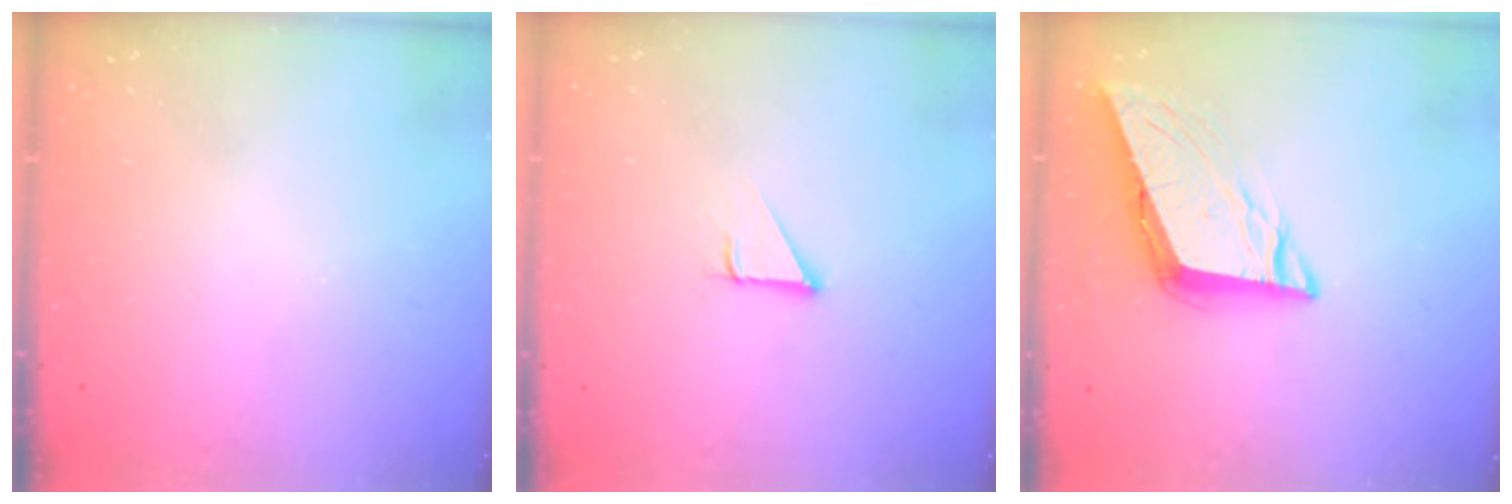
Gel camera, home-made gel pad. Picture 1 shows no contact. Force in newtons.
{"total": 1.6, "press": 1.6, "slide": 0.2}
{"total": 9.6, "press": 9.4, "slide": 2.1}